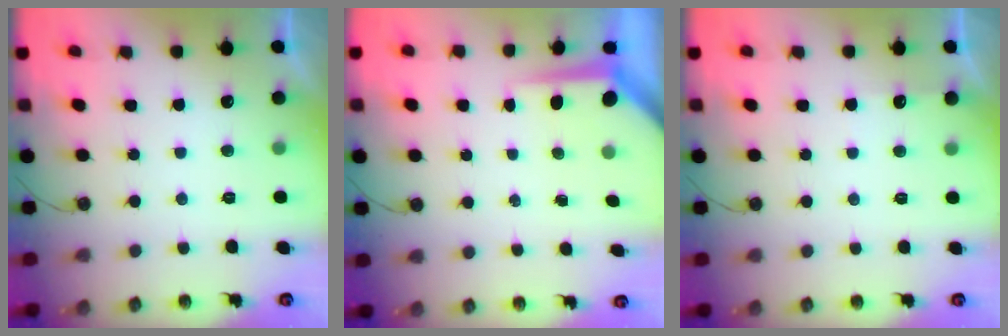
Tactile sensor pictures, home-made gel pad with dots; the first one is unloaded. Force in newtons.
{"total": 5.7, "press": 5.7, "slide": 0.5}
{"total": 3.8, "press": 3.8, "slide": 0.6}